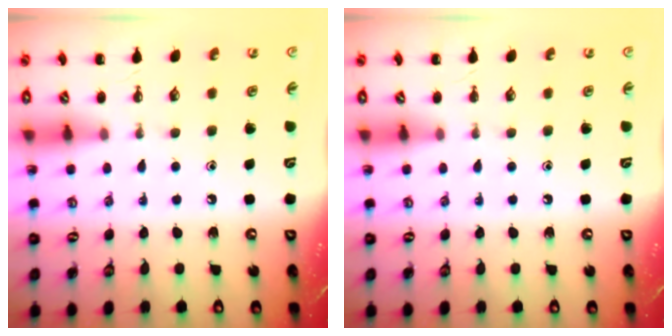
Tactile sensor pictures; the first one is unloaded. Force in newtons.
{"total": 0.0}